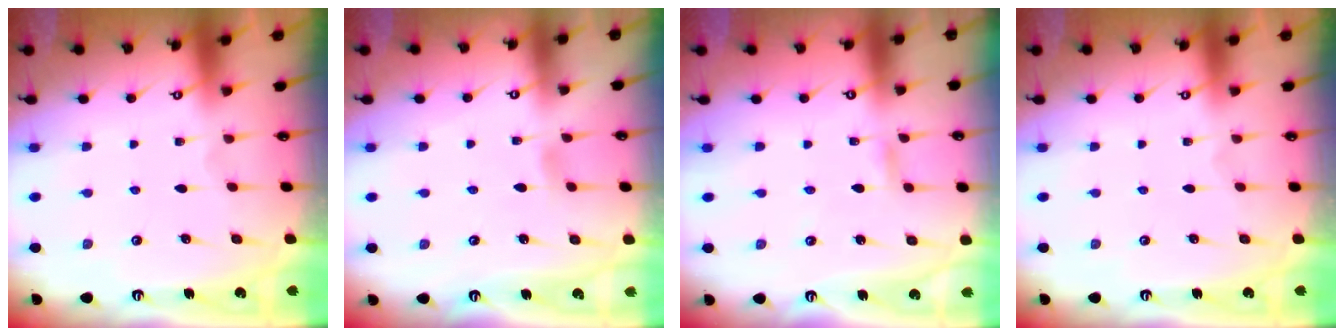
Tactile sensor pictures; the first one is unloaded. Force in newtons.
{"total": 2.9, "press": 2.9, "slide": 0.4}
{"total": 2.9, "press": 2.9, "slide": 0.1}
{"total": 0.0}